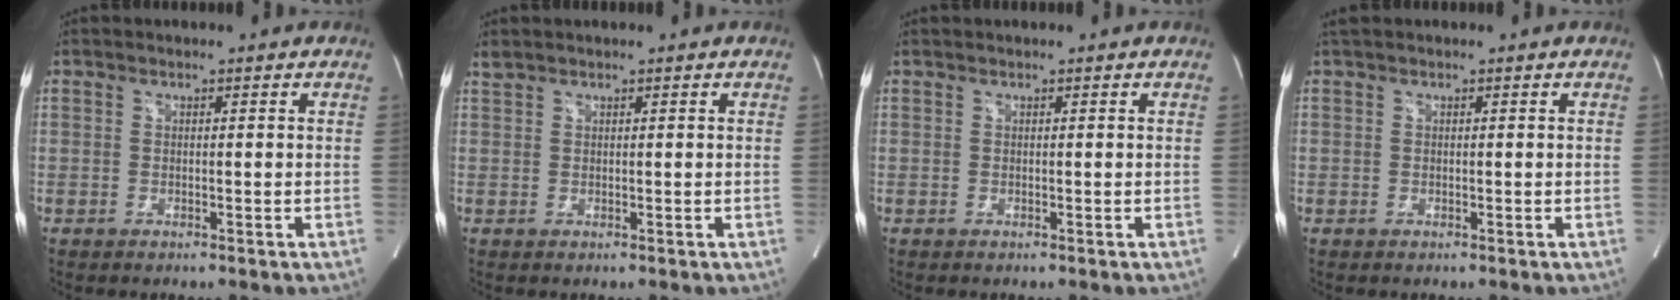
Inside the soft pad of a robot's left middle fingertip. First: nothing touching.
{"total": 0.6, "force": [0.6, 0.0, 0.0], "torque": [-0.005, 0.003, 0.016]}
{"total": 0.0}
{"total": 1.1, "force": [0.4, 1.0, 0.3], "torque": [0.001, 0.003, 0.003]}